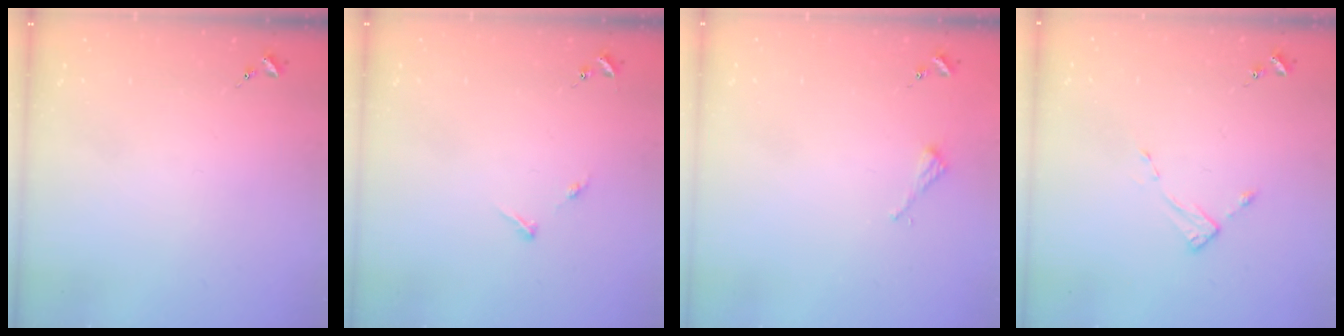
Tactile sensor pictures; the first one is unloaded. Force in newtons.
{"total": 5.2, "press": 5.2, "slide": 0.6}
{"total": 2.2, "press": 2.2, "slide": 0.2}
{"total": 2.6, "press": 2.6, "slide": 0.3}